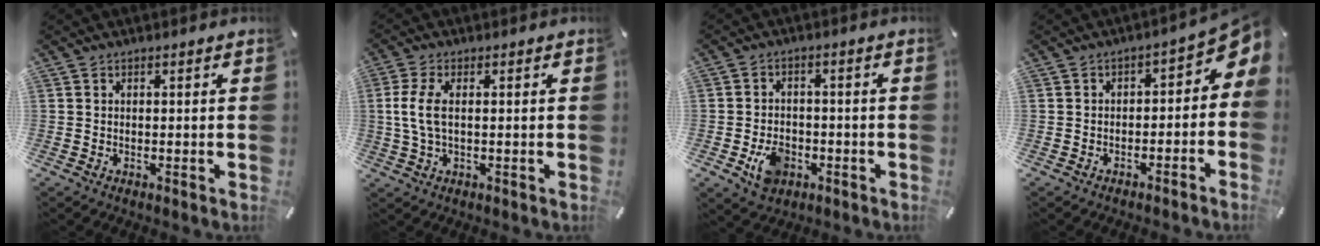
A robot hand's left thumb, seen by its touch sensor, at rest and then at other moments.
{"total": 5.9, "force": [0.5, 2.4, 5.4], "torque": [-0.123, -0.001, 0.005]}
{"total": 6.6, "force": [-2.4, 5.1, 3.5], "torque": [-0.059, 0.004, -0.044]}
{"total": 5.0, "force": [0.4, 3.4, 3.7], "torque": [-0.039, -0.012, -0.001]}